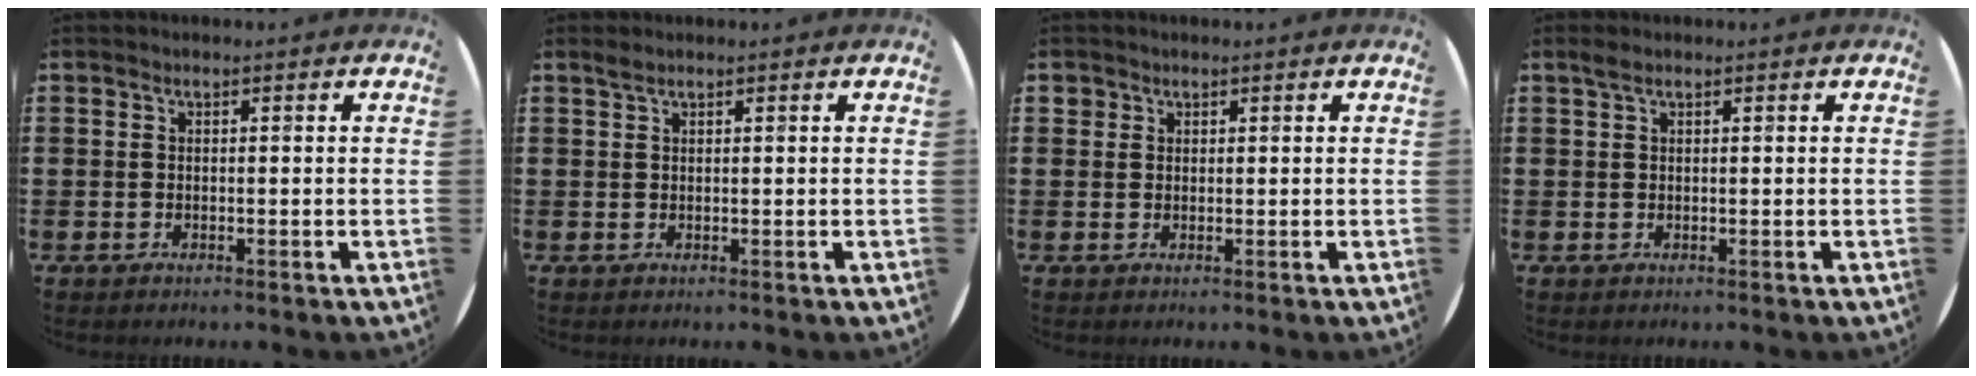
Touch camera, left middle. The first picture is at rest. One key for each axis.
{"total": 0.7, "fx": 0.7, "fy": 0.1, "fz": 0.3, "tx": -0.007, "ty": 0.001, "tz": 0.013}
{"total": 1.0, "fx": 0.8, "fy": 0.7, "fz": 0.0, "tx": 0.008, "ty": 0.000, "tz": 0.014}
{"total": 0.9, "fx": 0.6, "fy": 0.2, "fz": 0.6, "tx": -0.011, "ty": 0.002, "tz": 0.011}